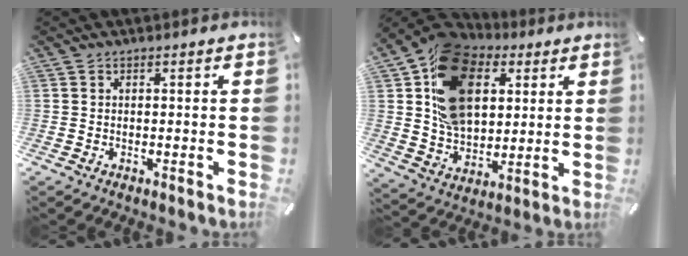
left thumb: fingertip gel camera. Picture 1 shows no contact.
{"total": 19.6, "force": [6.8, 13.9, 12.0], "torque": [-0.225, -0.011, 0.127]}